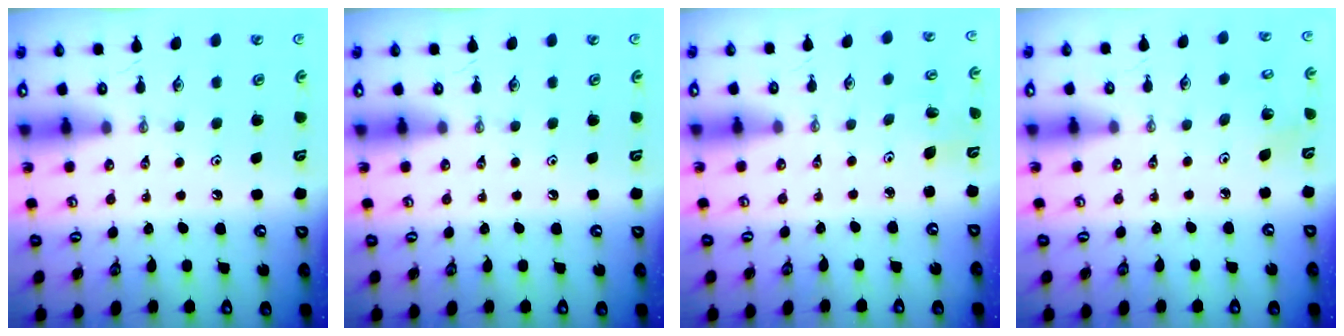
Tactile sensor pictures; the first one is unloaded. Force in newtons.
{"total": 0.0}
{"total": 1.9, "press": 1.9, "slide": 0.0}
{"total": 3.5, "press": 3.2, "slide": 1.4}